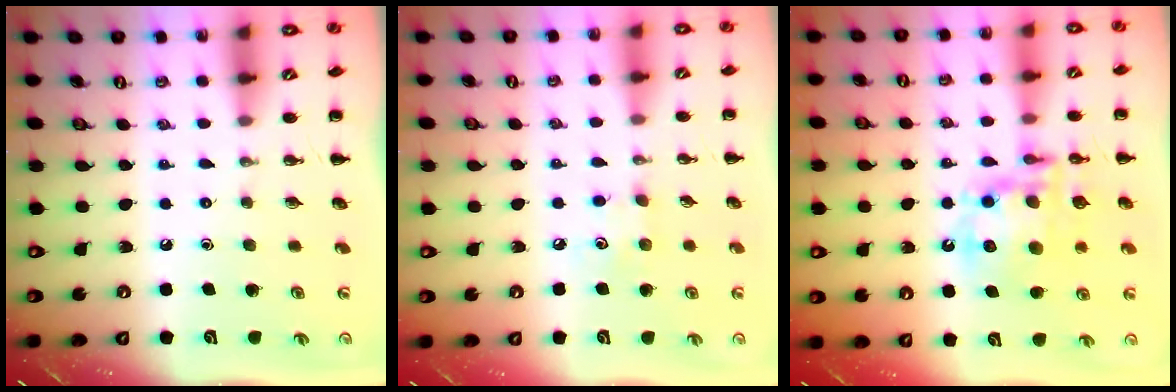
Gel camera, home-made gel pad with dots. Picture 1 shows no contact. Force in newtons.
{"total": 5.9, "press": 5.7, "slide": 1.5}
{"total": 15.4, "press": 15.1, "slide": 3.3}